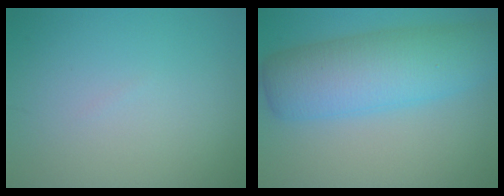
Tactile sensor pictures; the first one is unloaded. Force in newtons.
{"total": 8.9, "press": 8.9, "slide": 0.2}